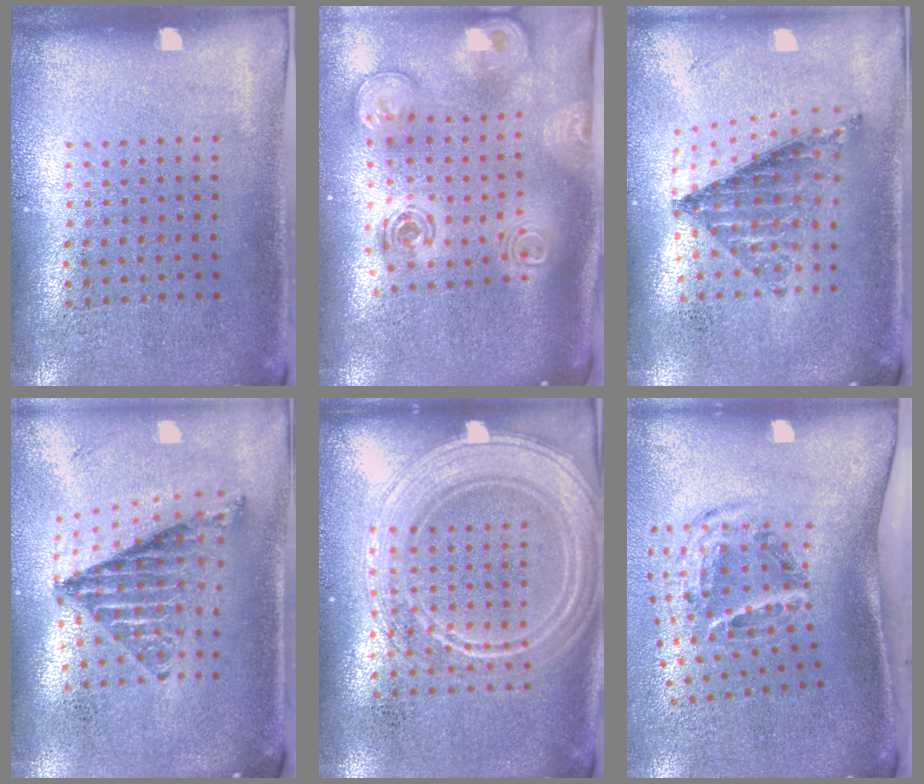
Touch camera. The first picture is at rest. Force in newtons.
{"total": 3.0, "press": 2.1, "slide": 2.1}
{"total": 0.9, "press": 0.8, "slide": 0.3}
{"total": 1.3, "press": 1.2, "slide": 0.6}
{"total": 3.9, "press": 3.9, "slide": 0.8}
{"total": 2.0, "press": 1.2, "slide": 1.5}